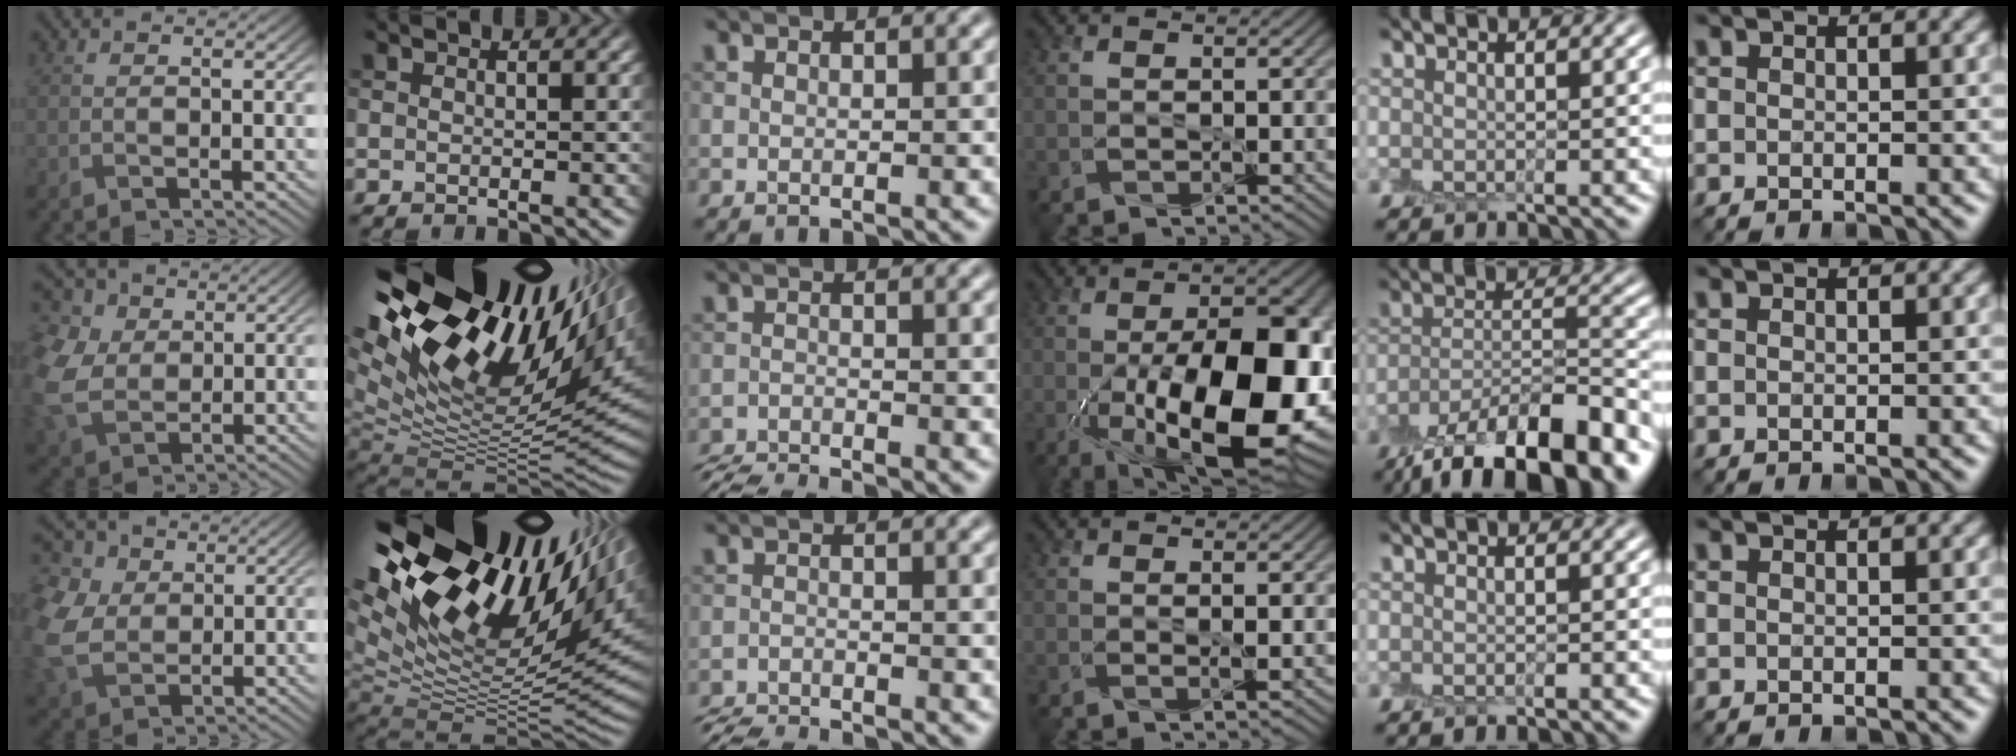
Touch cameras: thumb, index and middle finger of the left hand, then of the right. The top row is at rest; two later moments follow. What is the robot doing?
{"motion": "peel", "object": "postage stamp"}